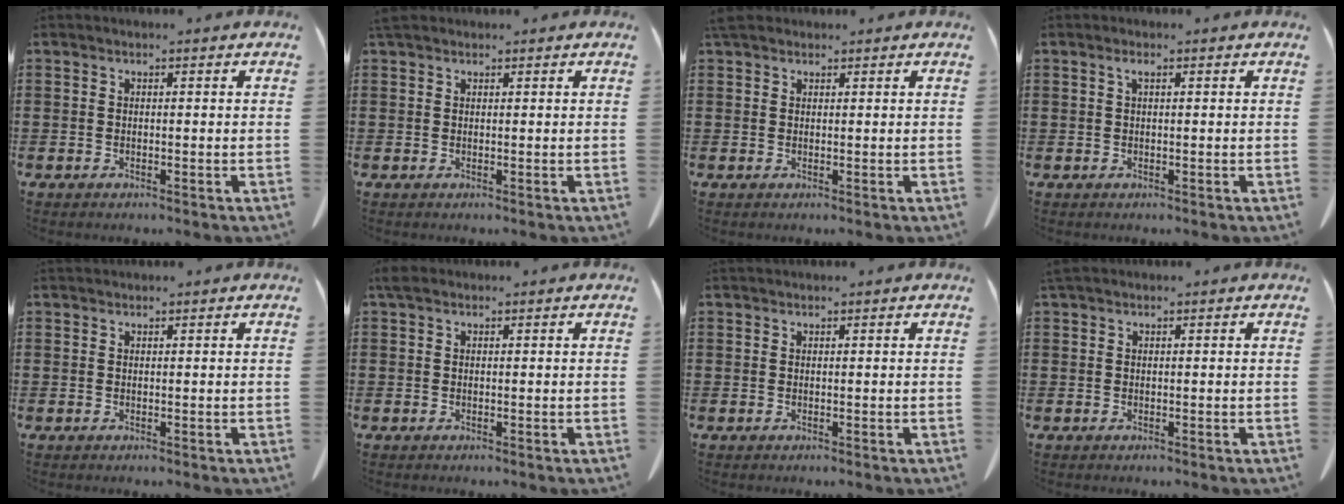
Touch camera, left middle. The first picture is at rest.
{"total": 1.2, "force": [1.0, 0.4, 0.5], "torque": [-0.014, 0.000, 0.020]}
{"total": 2.0, "force": [1.6, 0.8, 0.8], "torque": [-0.021, 0.004, 0.033]}
{"total": 1.0, "force": [0.5, 0.2, 0.9], "torque": [-0.019, 0.001, 0.009]}
{"total": 0.6, "force": [0.6, 0.0, 0.0], "torque": [-0.003, -0.003, 0.014]}
{"total": 1.1, "force": [0.7, 0.7, 0.6], "torque": [-0.015, 0.003, 0.014]}
{"total": 0.6, "force": [0.6, 0.1, 0.1], "torque": [-0.004, -0.003, 0.013]}
{"total": 0.6, "force": [0.5, 0.0, 0.3], "torque": [-0.008, -0.001, 0.012]}